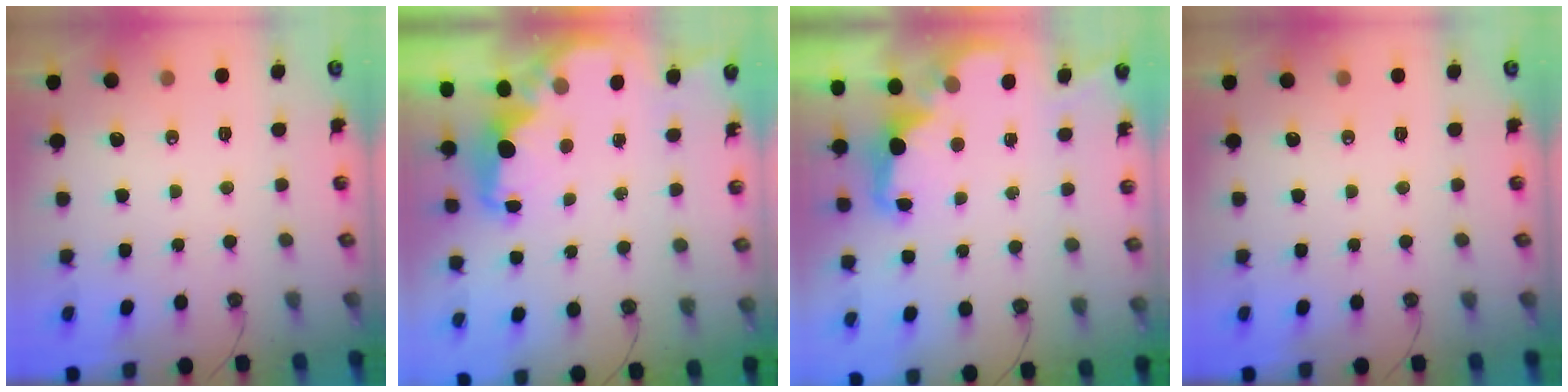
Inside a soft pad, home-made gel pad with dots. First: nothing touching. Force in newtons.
{"total": 2.6, "press": 2.5, "slide": 0.8}
{"total": 2.8, "press": 2.6, "slide": 0.8}
{"total": 0.0}